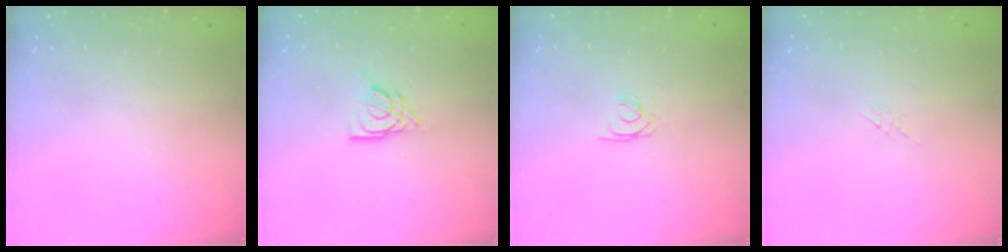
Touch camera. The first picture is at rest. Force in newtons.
{"total": 9.2, "press": 9.1, "slide": 0.8}
{"total": 1.7, "press": 1.7, "slide": 0.1}
{"total": 2.6, "press": 2.6, "slide": 0.2}